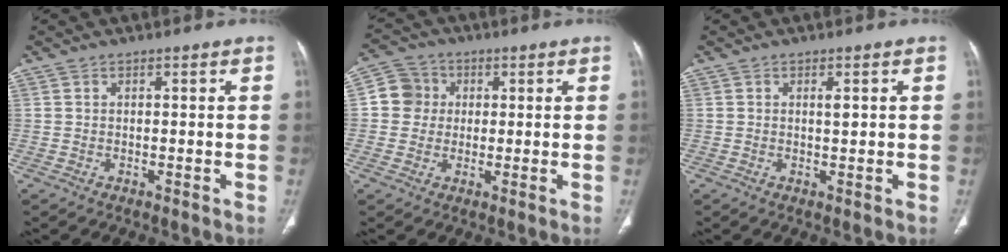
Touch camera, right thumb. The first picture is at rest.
{"total": 6.4, "force": [0.8, 6.1, 1.6], "torque": [-0.003, 0.010, 0.005]}
{"total": 1.3, "force": [0.4, 0.4, 1.2], "torque": [-0.020, -0.001, 0.005]}